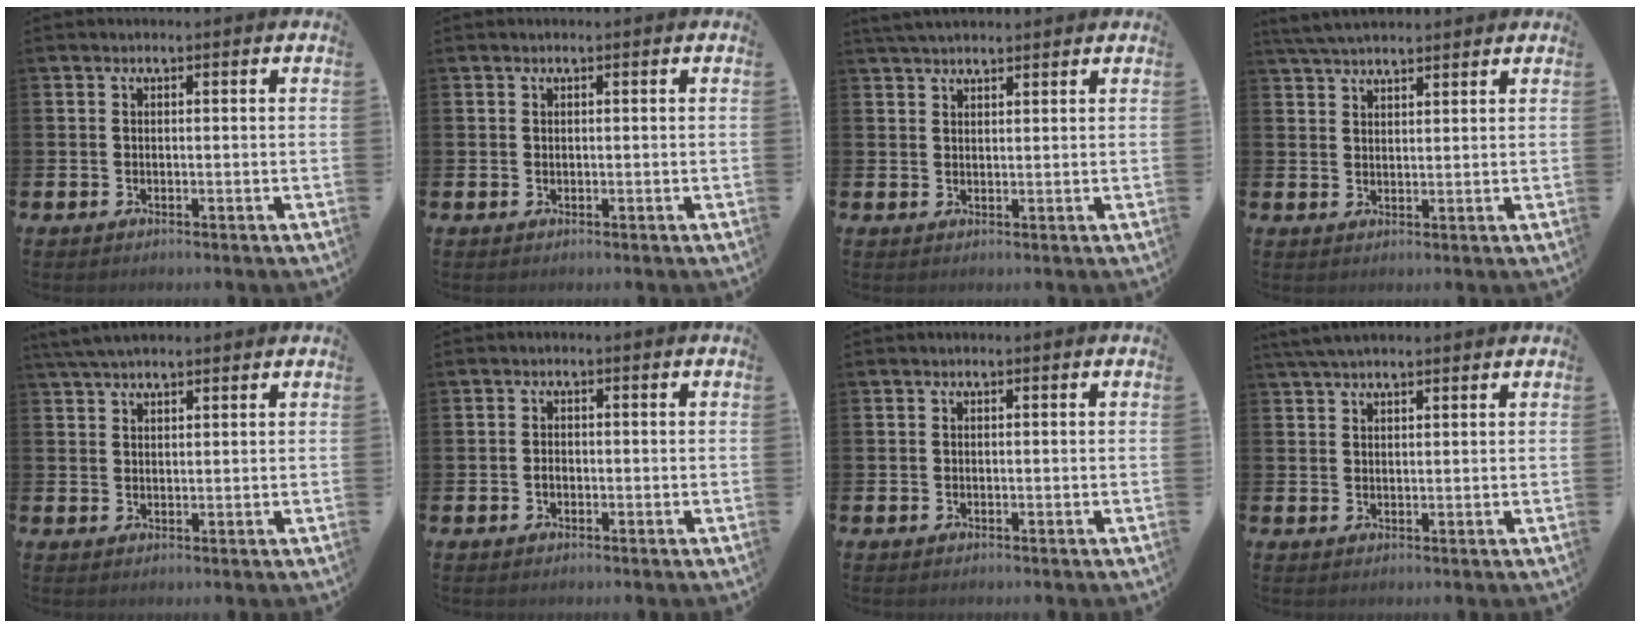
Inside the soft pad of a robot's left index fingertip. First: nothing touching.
{"total": 0.0}
{"total": 3.2, "force": [3.0, 0.7, 0.9], "torque": [-0.019, -0.007, 0.055]}
{"total": 4.3, "force": [4.0, 0.8, 1.3], "torque": [-0.037, -0.008, 0.077]}
{"total": 3.9, "force": [3.4, 1.0, 1.6], "torque": [-0.033, -0.006, 0.063]}
{"total": 0.9, "force": [-0.4, 0.6, 0.6], "torque": [-0.004, -0.002, -0.010]}
{"total": 0.0}
{"total": 3.8, "force": [3.3, 0.9, 1.6], "torque": [-0.033, -0.005, 0.060]}